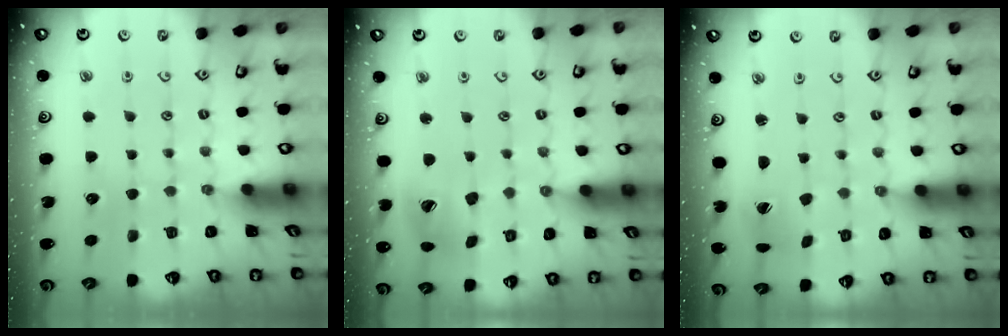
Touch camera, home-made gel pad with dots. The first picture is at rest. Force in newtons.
{"total": 14.5, "press": 14.4, "slide": 1.9}
{"total": 2.2, "press": 2.2, "slide": 0.3}